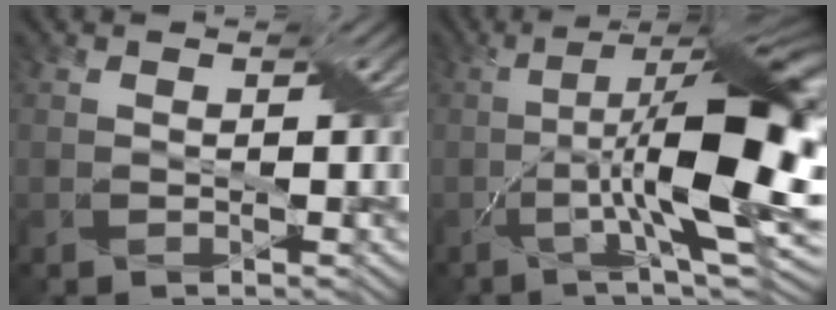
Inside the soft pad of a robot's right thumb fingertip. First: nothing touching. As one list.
[{"total": 16.2, "force": [-1.6, 4.7, 15.4], "torque": [-0.248, 0.007, -0.030]}]